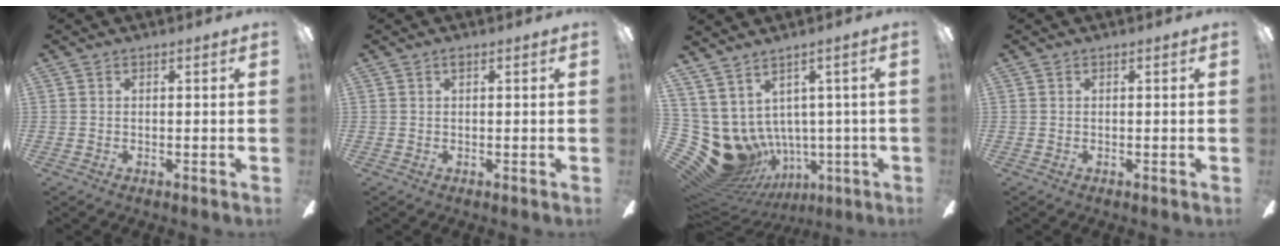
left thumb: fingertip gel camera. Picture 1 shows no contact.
{"total": 0.8, "force": [0.4, 0.2, 0.6], "torque": [-0.014, 0.004, 0.007]}
{"total": 10.2, "force": [0.4, 8.8, 5.2], "torque": [-0.173, -0.034, 0.022]}
{"total": 0.0}